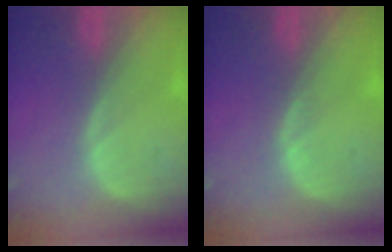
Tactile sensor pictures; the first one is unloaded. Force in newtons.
{"total": 0.7, "press": 0.6, "slide": 0.4}